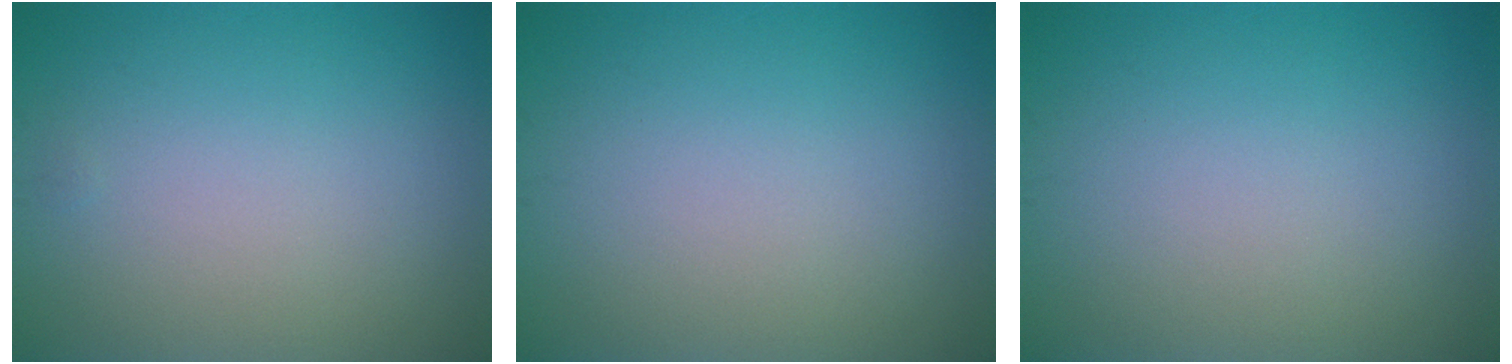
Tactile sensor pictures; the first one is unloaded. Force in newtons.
{"total": 0.0}
{"total": 0.0}